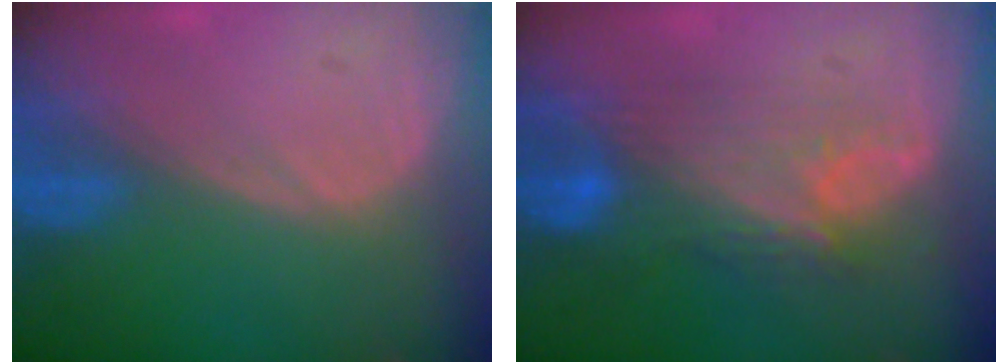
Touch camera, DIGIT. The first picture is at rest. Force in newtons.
{"total": 9.5, "press": 8.1, "slide": 4.9}